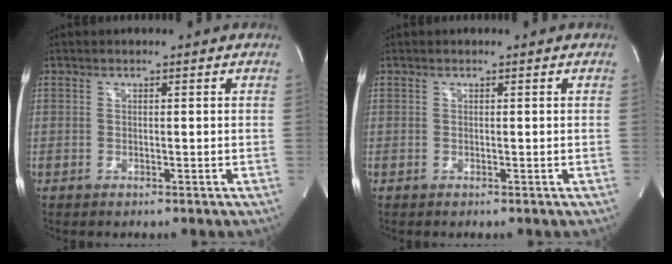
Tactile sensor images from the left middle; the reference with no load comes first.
{"total": 0.0}